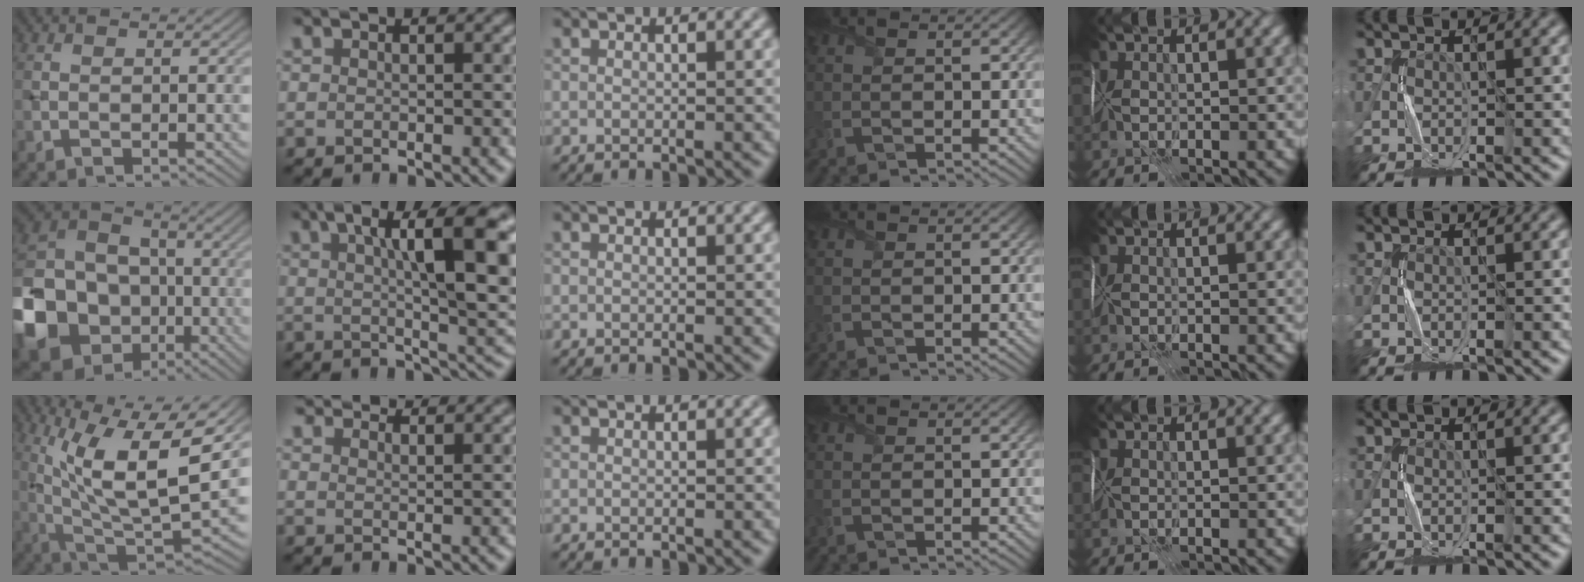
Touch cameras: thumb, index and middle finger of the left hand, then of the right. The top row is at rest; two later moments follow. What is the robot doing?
{"motion": "fold", "object": "wrapping paper"}